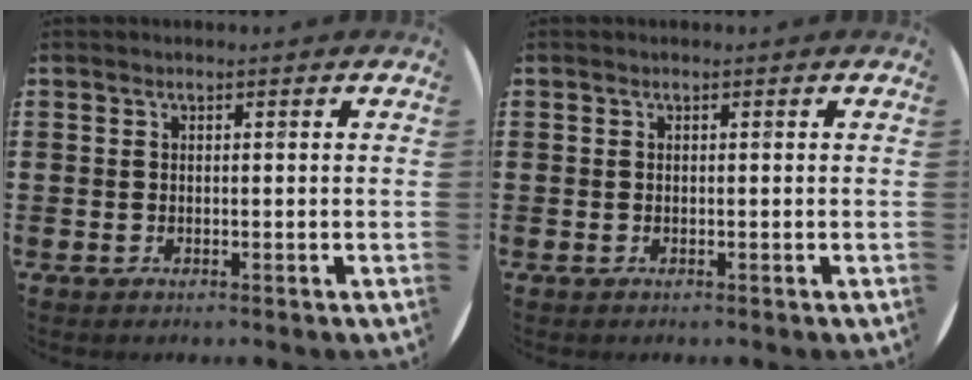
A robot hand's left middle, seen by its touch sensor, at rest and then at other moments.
{"total": 0.0}